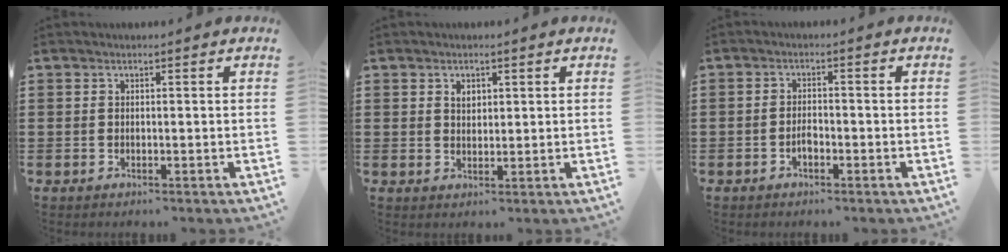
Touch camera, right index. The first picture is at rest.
{"total": 1.8, "force": [0.8, 1.1, 1.0], "torque": [-0.024, 0.004, 0.015]}
{"total": 1.9, "force": [-1.0, 0.9, 1.4], "torque": [-0.028, 0.003, -0.020]}